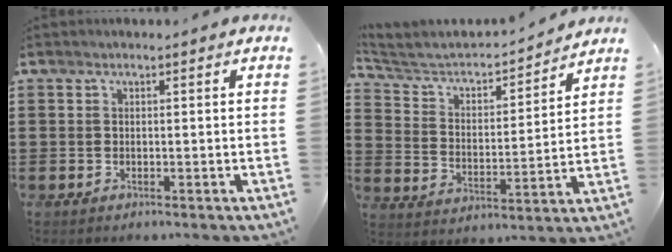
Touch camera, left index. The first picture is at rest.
{"total": 4.2, "force": [3.6, 1.5, 1.6], "torque": [-0.055, -0.028, 0.052]}